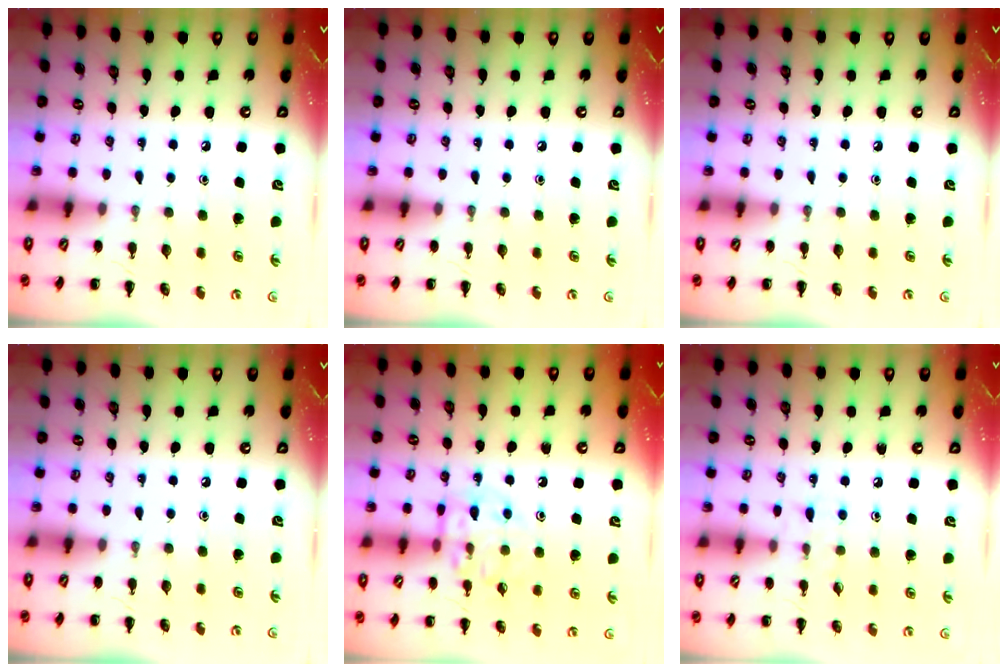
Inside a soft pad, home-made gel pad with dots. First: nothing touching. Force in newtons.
{"total": 0.0}
{"total": 0.0}
{"total": 0.0}
{"total": 11.3, "press": 11.2, "slide": 0.9}
{"total": 6.3, "press": 5.7, "slide": 2.7}